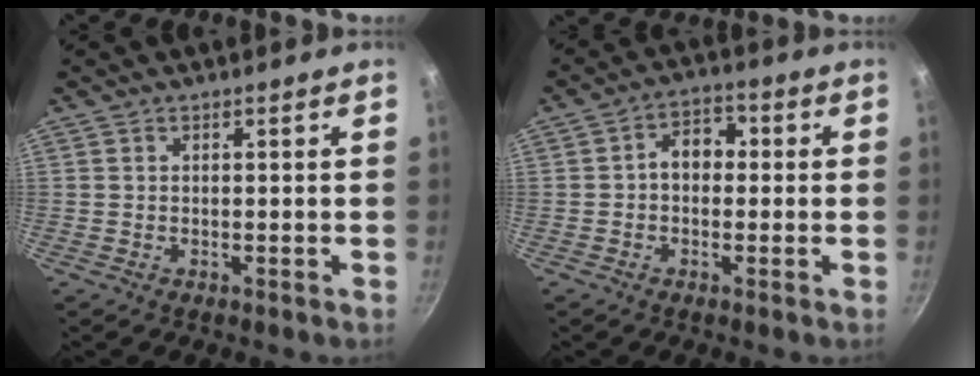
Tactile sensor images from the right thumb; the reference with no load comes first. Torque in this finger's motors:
{"motor_torque": [0.23, 0.70, 0.56, -0.29, 0.01]}